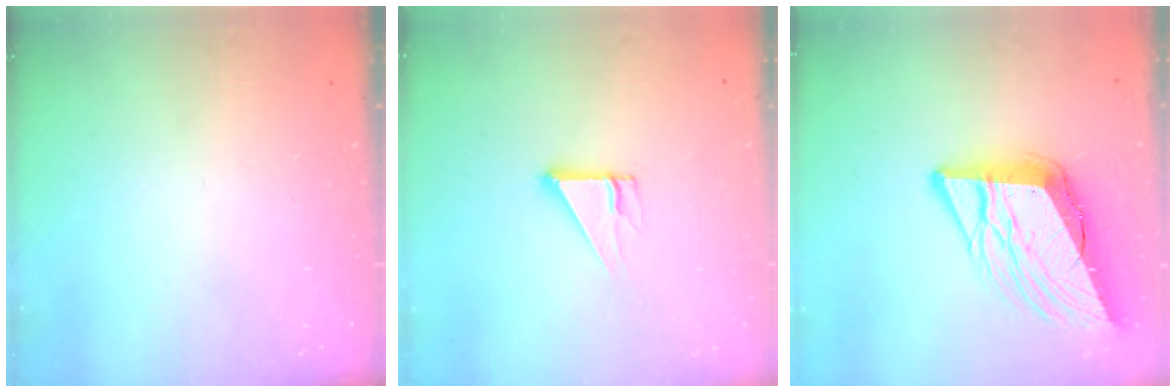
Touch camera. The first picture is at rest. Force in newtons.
{"total": 4.3, "press": 4.3, "slide": 0.4}
{"total": 15.9, "press": 15.6, "slide": 3.0}